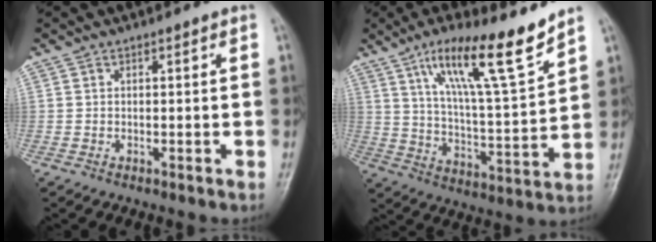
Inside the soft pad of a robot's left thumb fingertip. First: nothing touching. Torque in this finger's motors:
{"motor_torque": [0.62, 0.48, 1.65, -1.12, 0.45]}